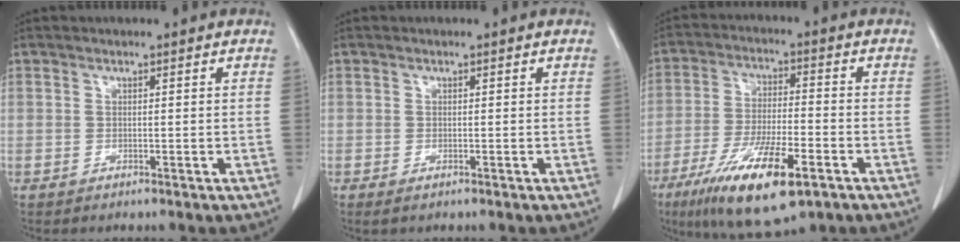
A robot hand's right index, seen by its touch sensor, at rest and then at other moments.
{"total": 0.7, "force": [-0.4, 0.3, 0.5], "torque": [-0.009, -0.002, -0.005]}
{"total": 15.0, "force": [-8.1, 3.4, 12.2], "torque": [-0.231, -0.027, -0.136]}